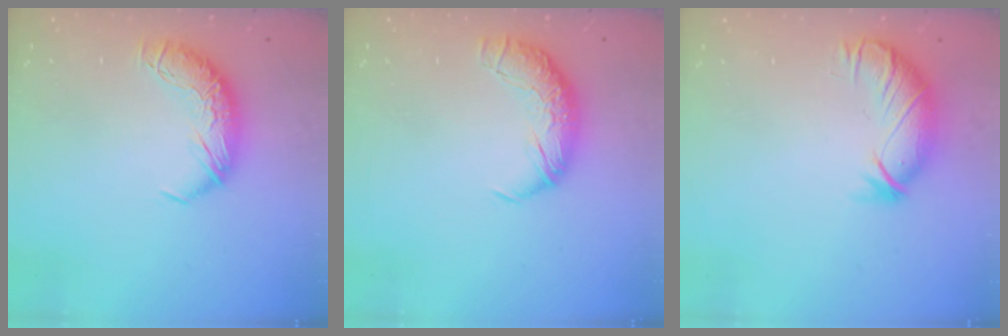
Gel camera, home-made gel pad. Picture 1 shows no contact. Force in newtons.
{"total": 2.5, "press": 1.2, "slide": 2.2}
{"total": 3.7, "press": 3.2, "slide": 1.8}